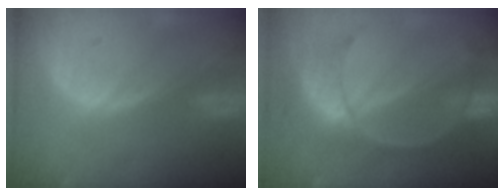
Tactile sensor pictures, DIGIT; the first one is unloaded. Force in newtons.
{"total": 8.4, "press": 8.2, "slide": 2.1}